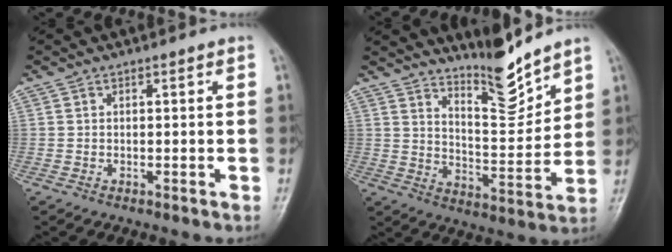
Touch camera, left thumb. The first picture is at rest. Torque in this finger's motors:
{"motor_torque": [0.81, 0.70, -0.34, -0.51, 0.08]}